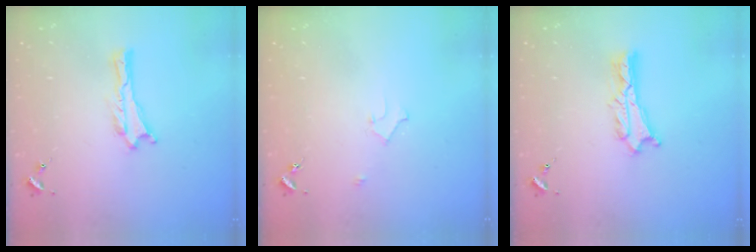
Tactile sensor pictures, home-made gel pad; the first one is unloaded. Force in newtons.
{"total": 2.2, "press": 2.2, "slide": 0.2}
{"total": 2.7, "press": 2.6, "slide": 0.3}